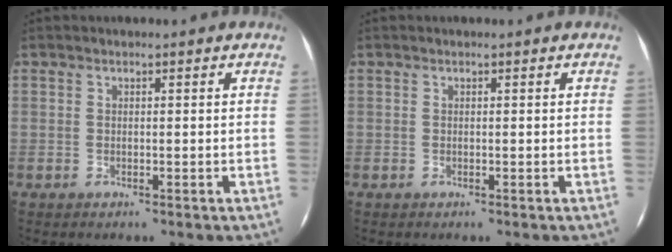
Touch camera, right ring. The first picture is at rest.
{"total": 0.0}